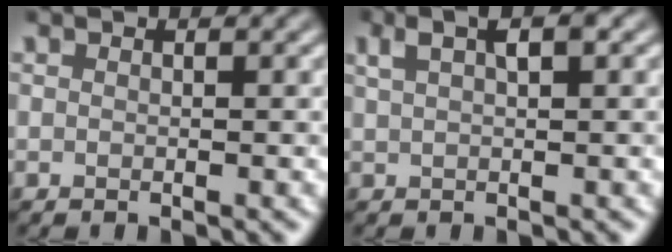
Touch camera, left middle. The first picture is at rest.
{"total": 2.7, "force": [1.3, 0.8, 2.2], "torque": [-0.032, 0.011, 0.021]}